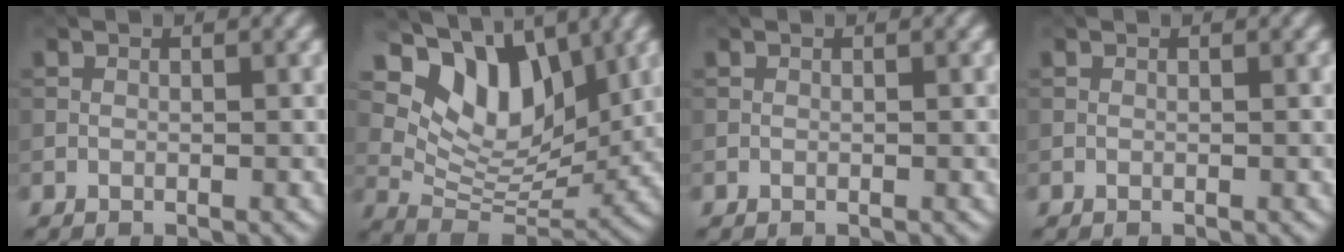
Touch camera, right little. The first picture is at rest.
{"total": 9.8, "force": [4.7, 5.9, 6.3], "torque": [-0.102, -0.004, 0.077]}
{"total": 0.0}
{"total": 0.0}